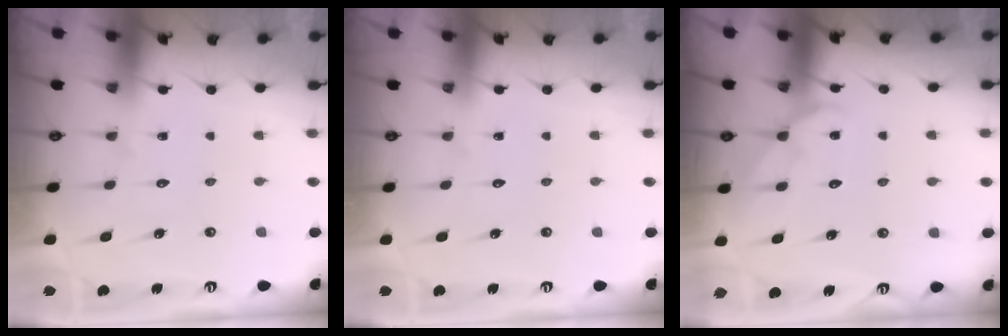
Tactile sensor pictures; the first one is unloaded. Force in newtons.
{"total": 0.0}
{"total": 5.0, "press": 5.0, "slide": 0.4}